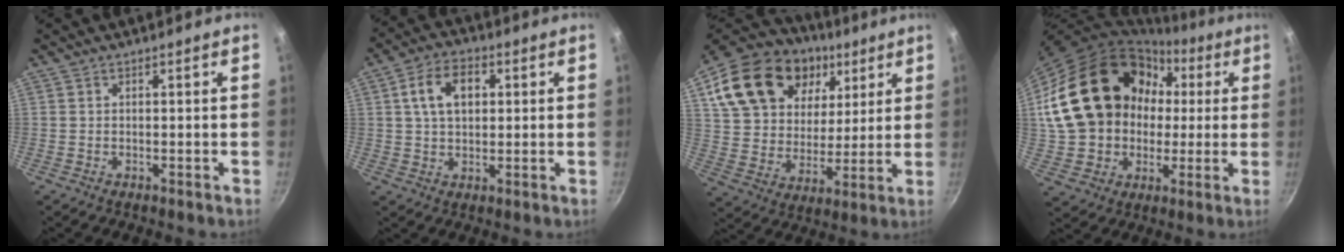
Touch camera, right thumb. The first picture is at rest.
{"total": 9.0, "force": [2.1, 5.9, 6.5], "torque": [-0.092, 0.010, 0.031]}
{"total": 26.8, "force": [11.6, 18.2, 15.9], "torque": [-0.275, -0.007, 0.208]}
{"total": 24.9, "force": [3.6, 19.8, 14.6], "torque": [-0.232, 0.052, 0.085]}